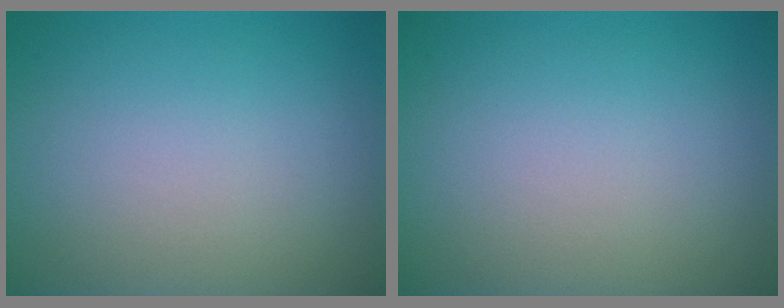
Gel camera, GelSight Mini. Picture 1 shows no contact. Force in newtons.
{"total": 0.0}